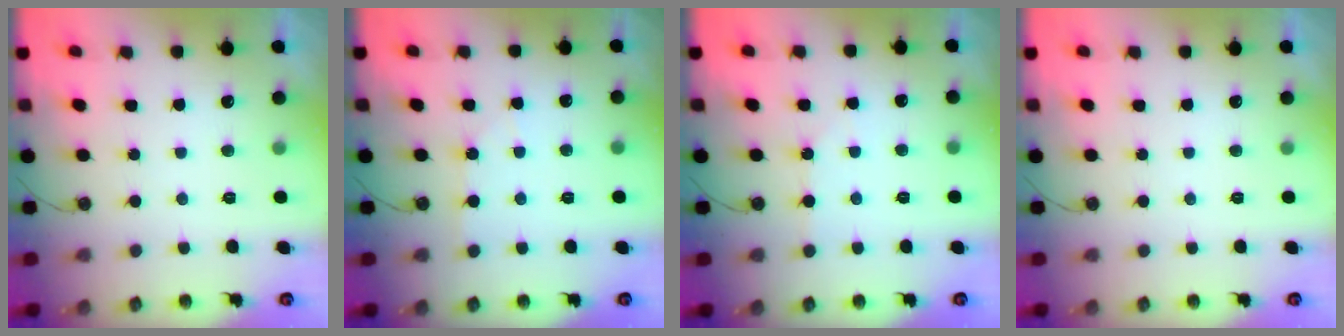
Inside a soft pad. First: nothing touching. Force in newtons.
{"total": 2.9, "press": 2.8, "slide": 0.6}
{"total": 2.8, "press": 2.7, "slide": 0.5}
{"total": 0.0}